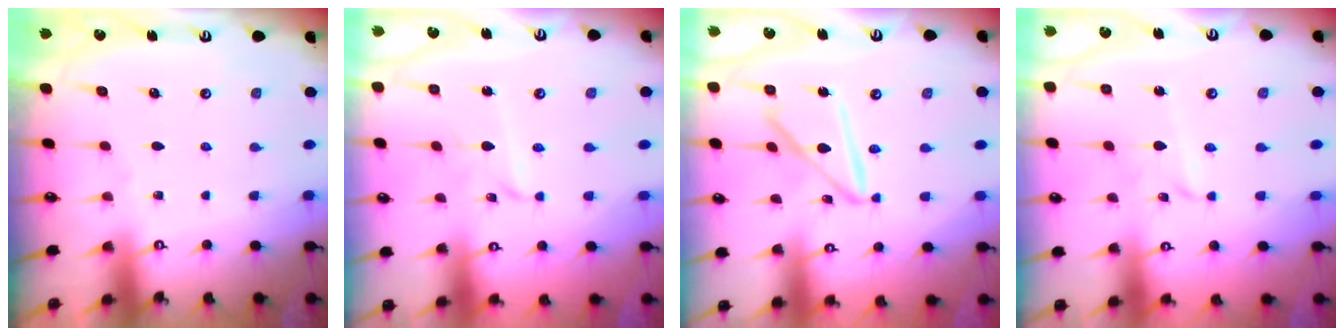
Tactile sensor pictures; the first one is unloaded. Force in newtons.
{"total": 3.5, "press": 3.5, "slide": 0.3}
{"total": 13.6, "press": 13.5, "slide": 1.2}
{"total": 2.7, "press": 2.7, "slide": 0.1}